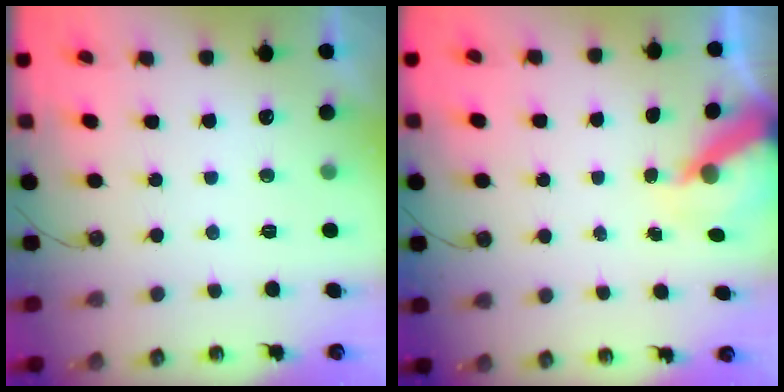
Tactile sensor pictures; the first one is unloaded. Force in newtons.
{"total": 7.2, "press": 7.2, "slide": 0.8}